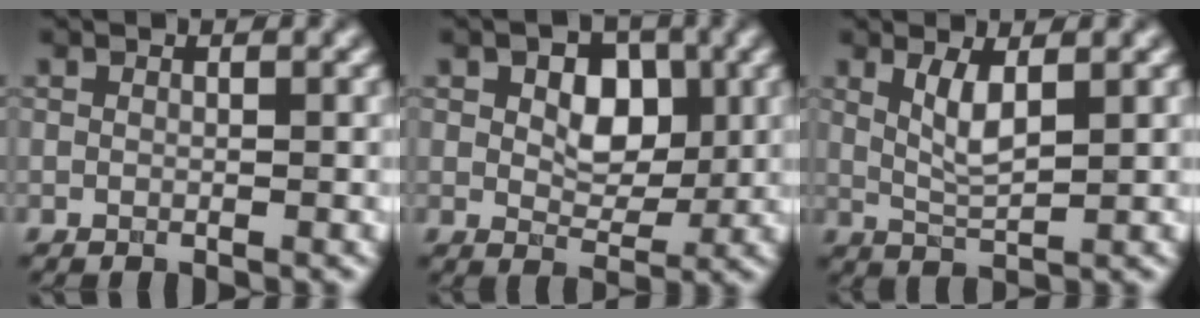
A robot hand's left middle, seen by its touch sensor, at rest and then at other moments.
{"total": 4.0, "force": [0.9, 2.7, 2.9], "torque": [-0.052, 0.001, 0.015]}
{"total": 2.5, "force": [0.9, 0.5, 2.3], "torque": [-0.055, -0.005, 0.031]}